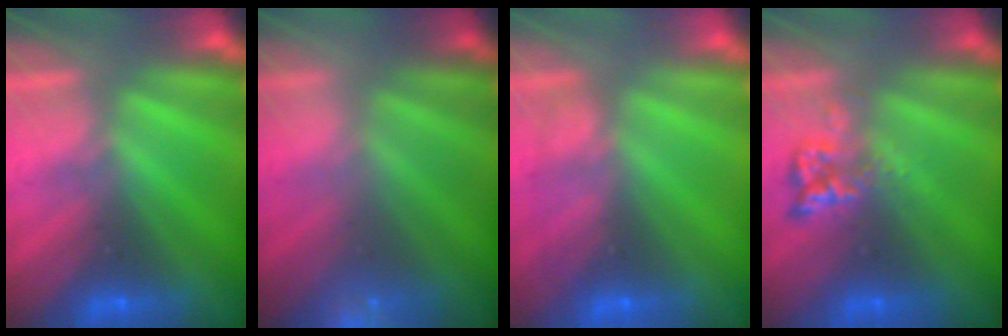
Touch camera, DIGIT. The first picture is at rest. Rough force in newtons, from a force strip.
{"total": 2.1}
{"total": 2.0}
{"total": 2.4}